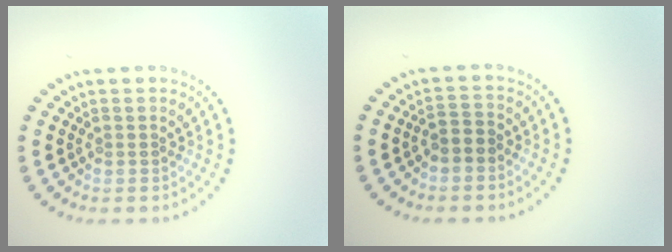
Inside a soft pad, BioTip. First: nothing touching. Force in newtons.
{"total": 1.7, "press": 1.5, "slide": 0.8}